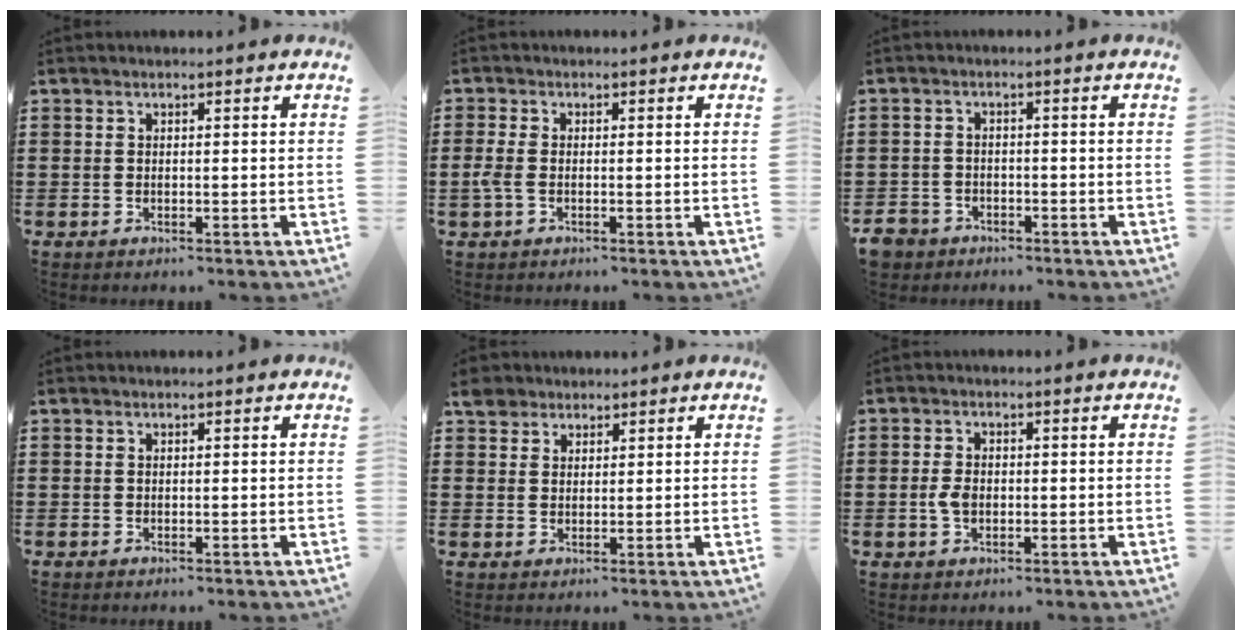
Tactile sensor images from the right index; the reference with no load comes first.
{"total": 2.6, "force": [-0.9, 1.1, 2.1], "torque": [-0.059, -0.008, -0.021]}
{"total": 3.2, "force": [-2.8, 1.5, 0.2], "torque": [-0.024, -0.004, -0.064]}
{"total": 0.0}
{"total": 3.9, "force": [2.9, 2.6, 0.9], "torque": [-0.024, 0.011, 0.053]}
{"total": 2.8, "force": [-0.4, 1.8, 2.1], "torque": [-0.048, 0.001, -0.010]}